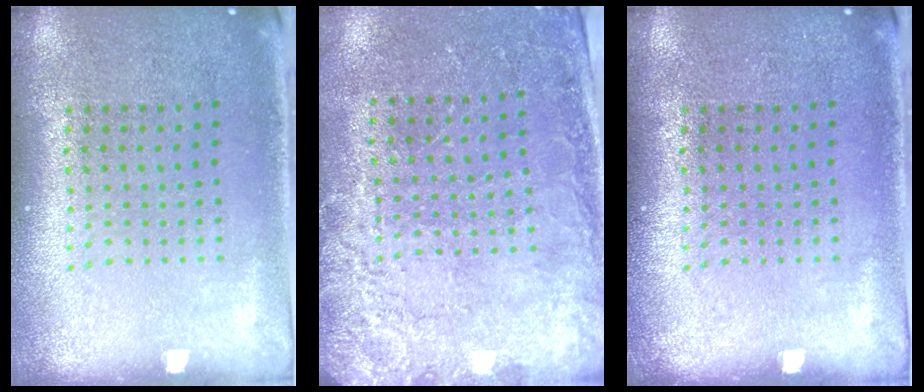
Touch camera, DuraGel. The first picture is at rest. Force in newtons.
{"total": 2.5, "press": 2.4, "slide": 0.9}
{"total": 0.0}